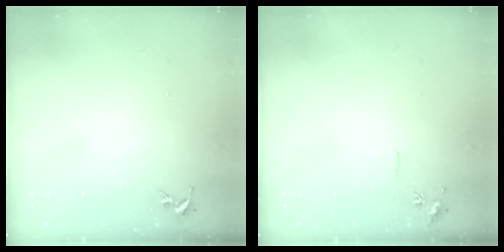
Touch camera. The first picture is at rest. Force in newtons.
{"total": 5.6, "press": 5.6, "slide": 0.7}